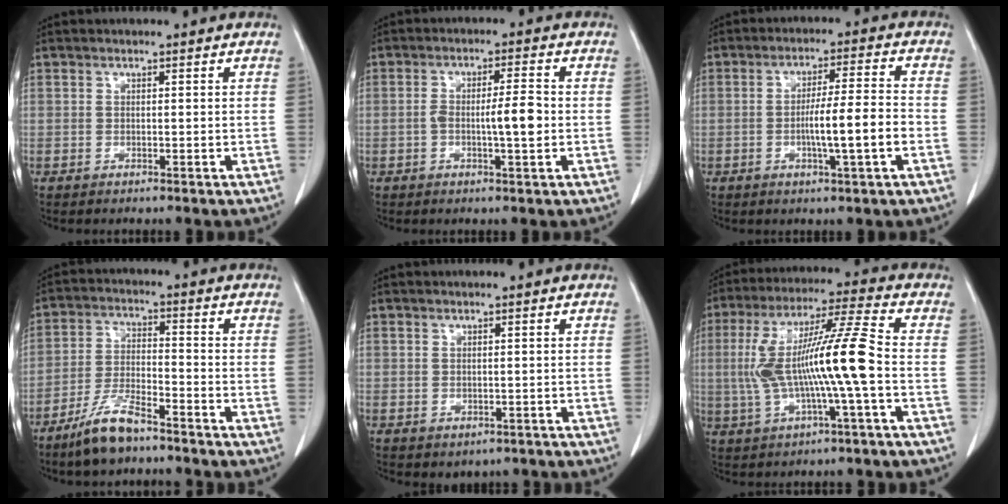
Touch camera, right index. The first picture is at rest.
{"total": 5.5, "force": [-0.8, 0.6, 5.4], "torque": [-0.095, 0.005, -0.011]}
{"total": 8.4, "force": [-2.0, -0.2, 8.1], "torque": [-0.136, 0.003, -0.035]}
{"total": 7.9, "force": [-6.1, 1.6, 4.8], "torque": [-0.104, -0.012, -0.119]}
{"total": 2.2, "force": [-1.1, 1.8, 0.7], "torque": [-0.008, 0.001, -0.005]}
{"total": 14.1, "force": [-1.3, -0.1, 14.1], "torque": [-0.279, 0.019, -0.025]}